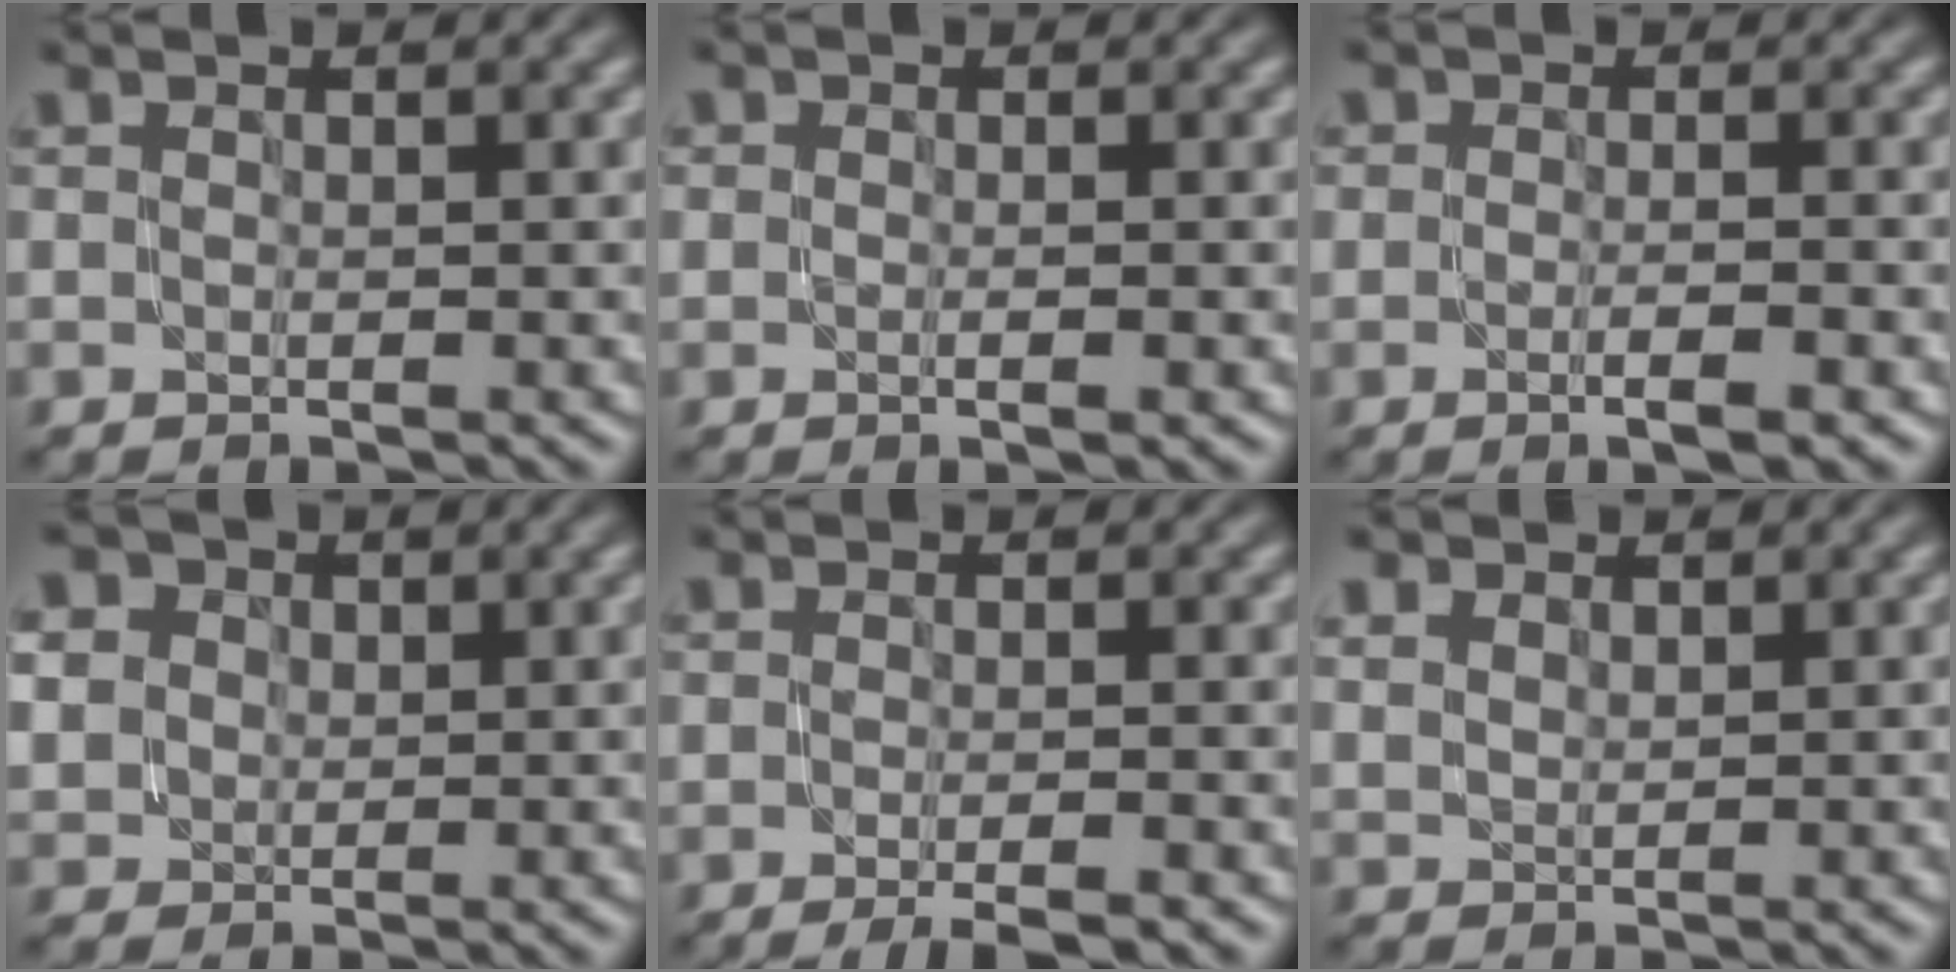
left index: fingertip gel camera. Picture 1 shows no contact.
{"total": 1.3, "force": [-0.2, 0.6, 1.2], "torque": [0.001, -0.005, -0.012]}
{"total": 2.2, "force": [-1.0, 0.6, 1.8], "torque": [-0.029, 0.001, -0.018]}
{"total": 6.7, "force": [2.9, 5.4, 2.7], "torque": [-0.074, 0.028, 0.038]}
{"total": 3.5, "force": [-2.4, 0.6, 2.6], "torque": [-0.035, -0.003, -0.041]}
{"total": 1.8, "force": [1.5, 1.0, 0.1], "torque": [-0.009, -0.001, 0.035]}